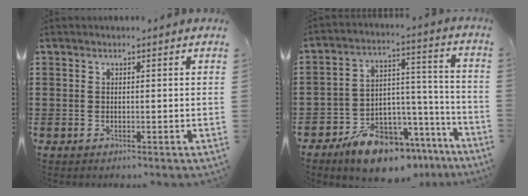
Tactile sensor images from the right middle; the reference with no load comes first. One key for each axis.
{"total": 11.6, "fx": -9.6, "fy": 5.0, "fz": 4.2, "tx": -0.069, "ty": 0.056, "tz": -0.173}